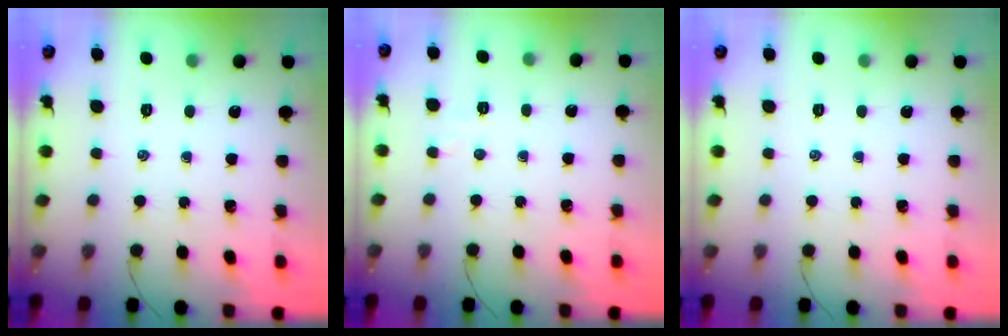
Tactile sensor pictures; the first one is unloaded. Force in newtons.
{"total": 2.5, "press": 2.4, "slide": 0.7}
{"total": 0.0}